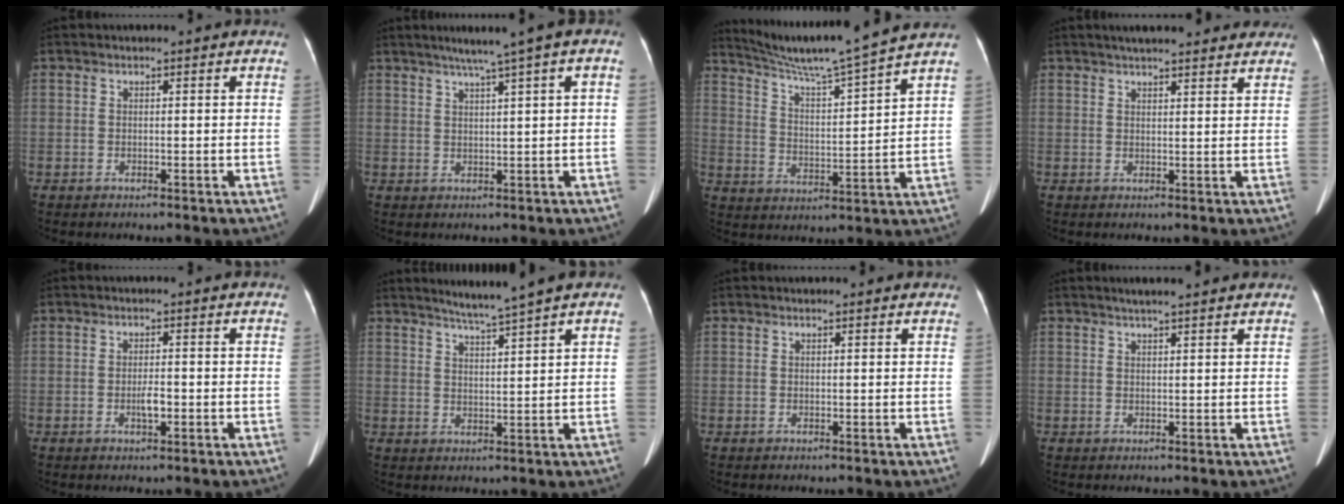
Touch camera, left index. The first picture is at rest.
{"total": 6.5, "force": [3.3, -0.4, 5.6], "torque": [-0.083, 0.025, 0.050]}
{"total": 13.9, "force": [12.5, -2.5, 5.6], "torque": [-0.104, -0.017, 0.199]}
{"total": 12.3, "force": [10.7, 2.4, 5.7], "torque": [-0.062, 0.028, 0.129]}
{"total": 2.0, "force": [-0.9, 0.5, 1.8], "torque": [-0.034, -0.004, -0.014]}
{"total": 5.2, "force": [4.3, -1.4, 2.5], "torque": [-0.045, -0.004, 0.078]}
{"total": 1.8, "force": [1.6, 0.5, 0.6], "torque": [-0.013, 0.014, 0.015]}
{"total": 5.5, "force": [4.7, 0.3, 2.9], "torque": [-0.041, 0.023, 0.064]}